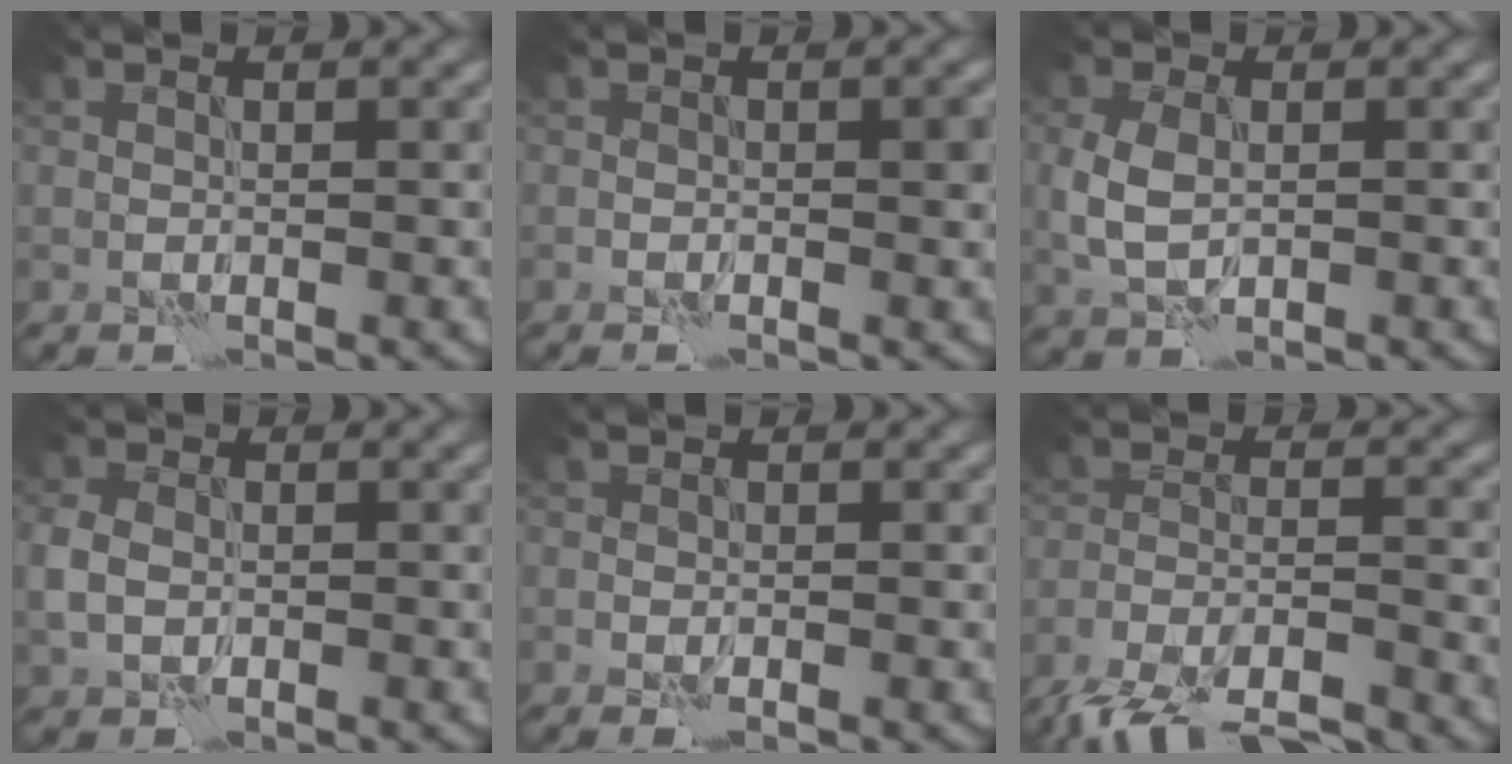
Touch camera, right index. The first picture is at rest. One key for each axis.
{"total": 1.4, "fx": -0.3, "fy": 0.6, "fz": 1.2, "tx": -0.014, "ty": 0.000, "tz": -0.007}
{"total": 3.4, "fx": -0.1, "fy": 2.2, "fz": 2.5, "tx": -0.064, "ty": -0.001, "tz": -0.001}
{"total": 2.8, "fx": -0.3, "fy": 2.2, "fz": 1.7, "tx": -0.043, "ty": 0.001, "tz": -0.008}
{"total": 0.8, "fx": -0.1, "fy": 0.4, "fz": 0.7, "tx": -0.014, "ty": -0.003, "tz": -0.004}
{"total": 10.4, "fx": -9.4, "fy": 2.3, "fz": 3.8, "tx": -0.060, "ty": -0.021, "tz": -0.151}